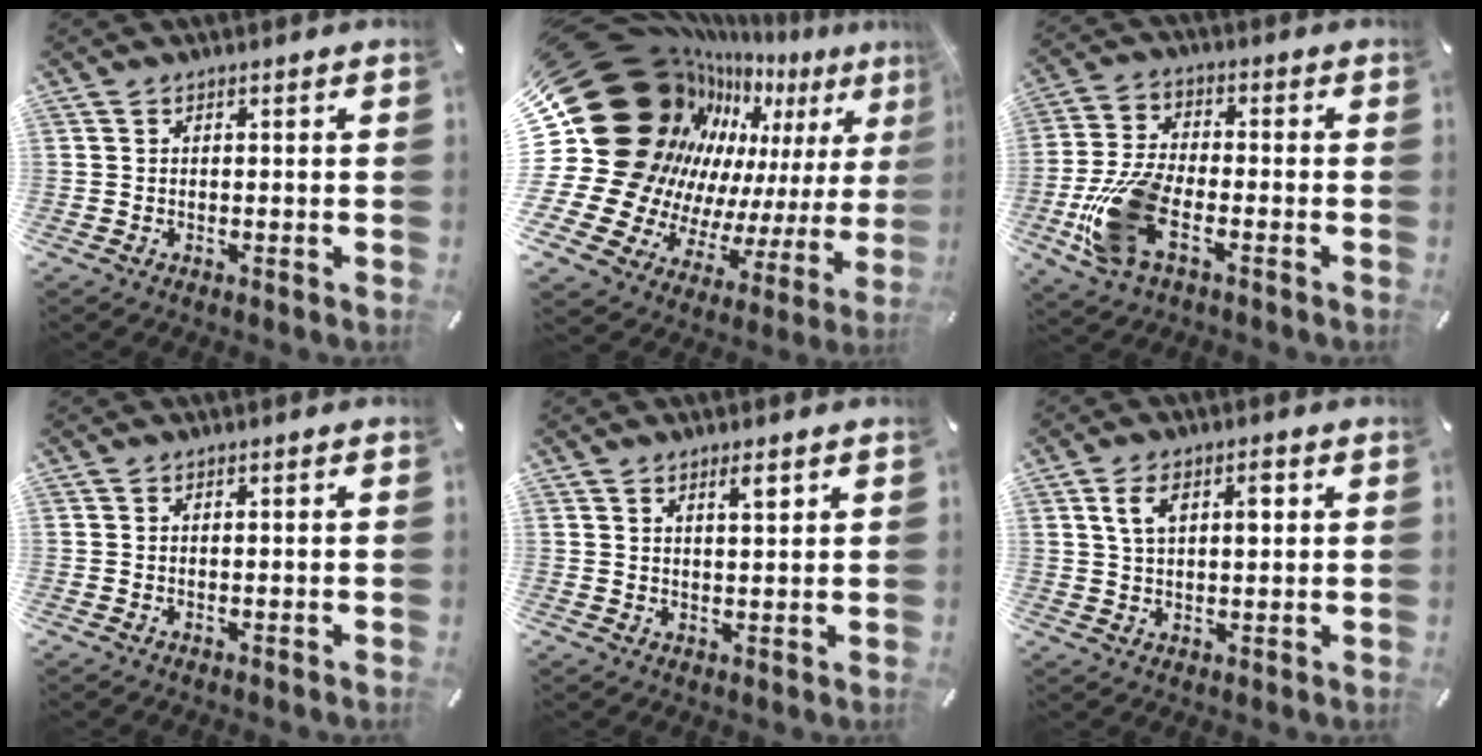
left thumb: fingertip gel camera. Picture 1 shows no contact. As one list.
[{"total": 25.0, "force": [8.6, 19.3, 13.4], "torque": [-0.159, -0.137, 0.223]}, {"total": 14.2, "force": [-5.1, 7.2, 11.1], "torque": [-0.240, 0.001, -0.089]}, {"total": 0.0}, {"total": 3.0, "force": [2.1, 0.5, 2.1], "torque": [-0.035, -0.003, 0.035]}, {"total": 6.2, "force": [2.2, 3.2, 4.8], "torque": [-0.080, -0.001, 0.033]}]